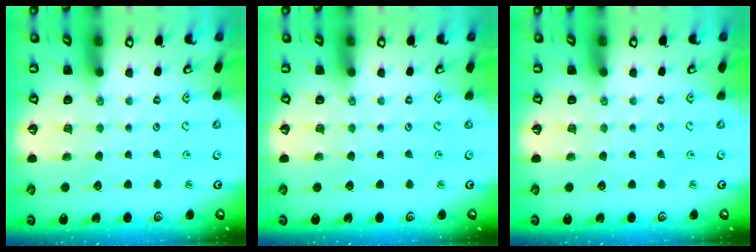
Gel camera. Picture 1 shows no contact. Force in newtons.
{"total": 0.0}
{"total": 0.0}